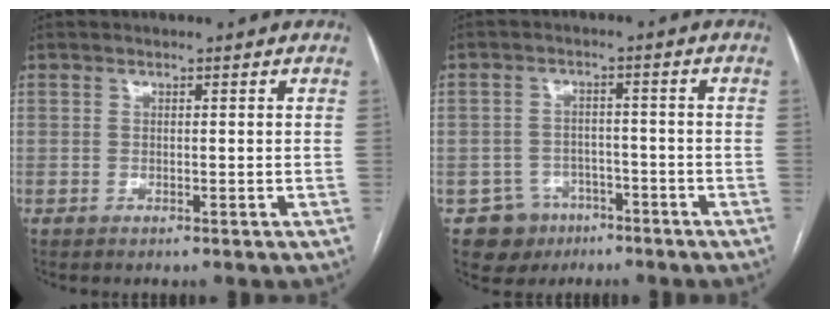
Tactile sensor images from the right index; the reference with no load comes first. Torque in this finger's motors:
{"motor_torque": [-1.12, -0.76, -0.96, -0.21]}